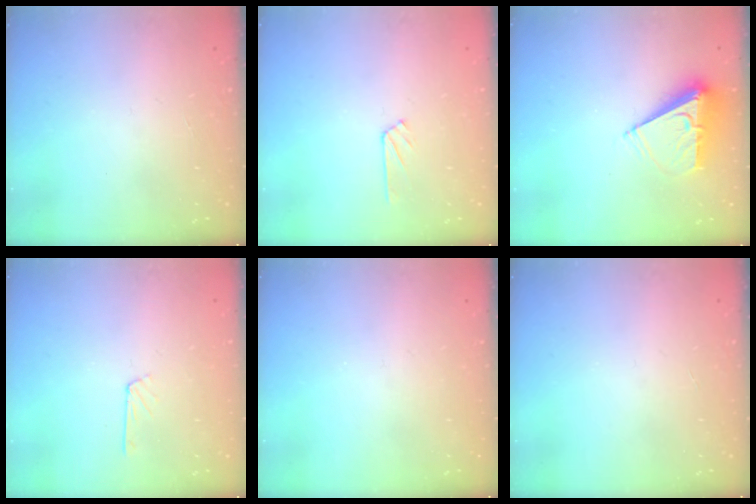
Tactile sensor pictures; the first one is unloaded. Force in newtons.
{"total": 4.0, "press": 4.0, "slide": 0.5}
{"total": 7.5, "press": 7.5, "slide": 0.5}
{"total": 3.5, "press": 3.5, "slide": 0.3}
{"total": 0.0}
{"total": 0.0}